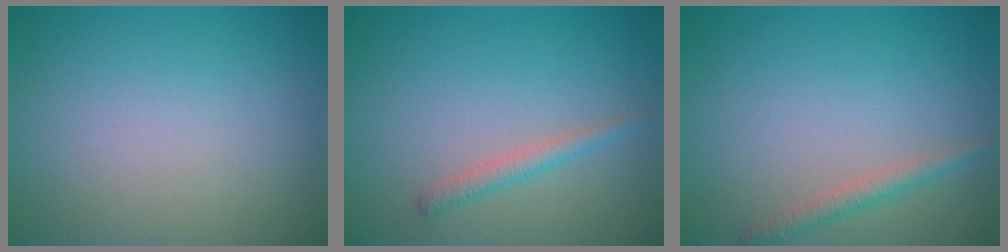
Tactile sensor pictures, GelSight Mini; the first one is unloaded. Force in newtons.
{"total": 1.5, "press": 1.5, "slide": 0.1}
{"total": 1.6, "press": 1.6, "slide": 0.0}